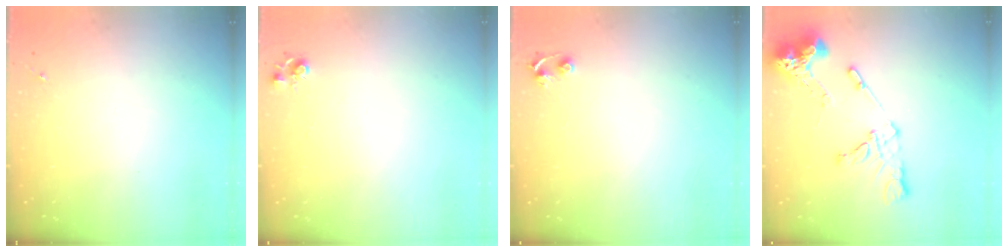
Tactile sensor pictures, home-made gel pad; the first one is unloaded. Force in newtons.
{"total": 5.1, "press": 5.0, "slide": 0.5}
{"total": 4.8, "press": 4.8, "slide": 0.6}
{"total": 15.7, "press": 15.5, "slide": 1.9}